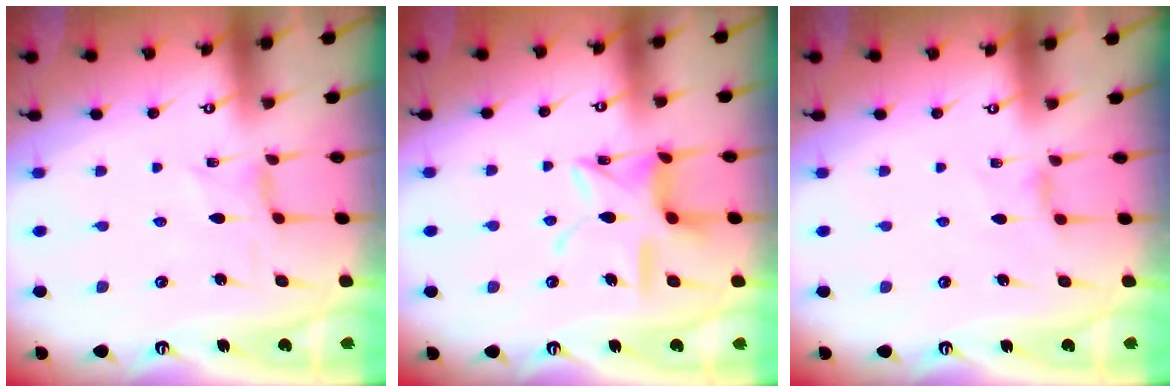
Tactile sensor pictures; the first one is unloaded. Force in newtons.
{"total": 13.4, "press": 13.3, "slide": 1.0}
{"total": 2.7, "press": 2.6, "slide": 0.5}